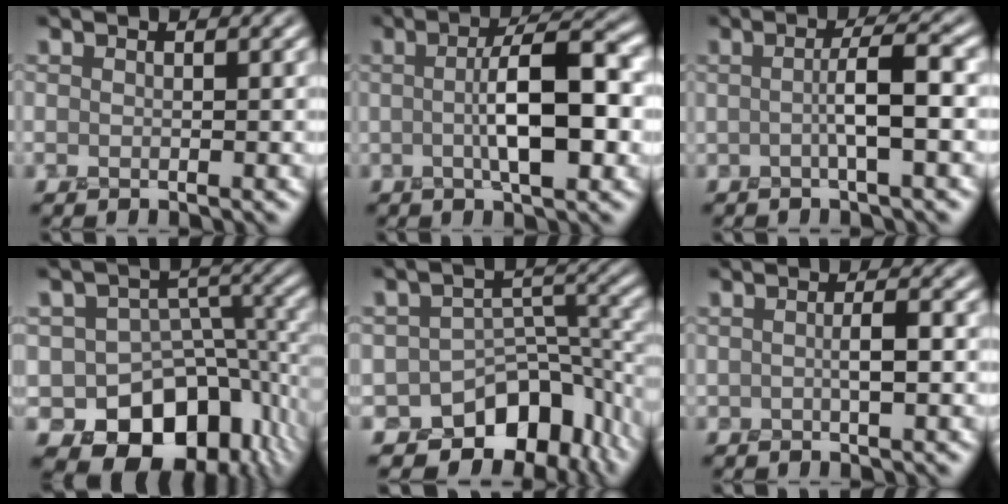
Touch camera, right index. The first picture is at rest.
{"total": 7.0, "force": [-0.1, 2.0, 6.7], "torque": [-0.108, 0.005, -0.004]}
{"total": 3.5, "force": [-0.2, 0.4, 3.5], "torque": [-0.061, 0.008, -0.008]}
{"total": 12.3, "force": [-6.0, 8.5, 6.6], "torque": [-0.090, -0.014, -0.079]}
{"total": 9.7, "force": [-6.6, 5.7, 4.2], "torque": [-0.047, -0.004, -0.100]}
{"total": 1.8, "force": [-0.1, 0.3, 1.8], "torque": [-0.032, 0.003, -0.002]}